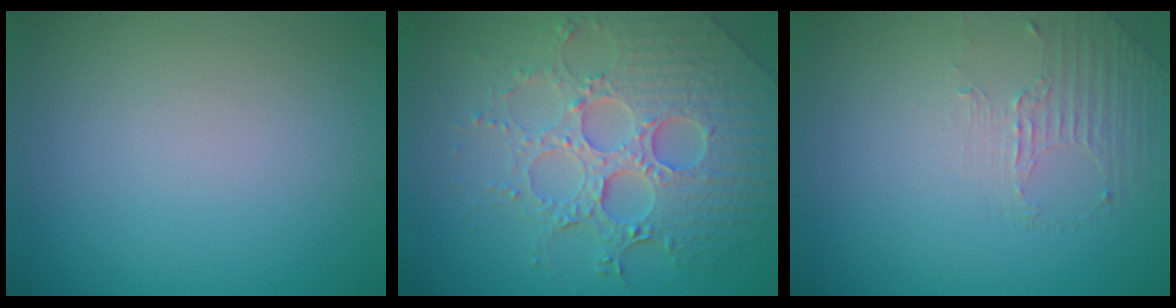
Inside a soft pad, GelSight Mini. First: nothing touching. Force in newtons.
{"total": 7.9, "press": 5.8, "slide": 5.4}
{"total": 1.4, "press": 0.6, "slide": 1.2}